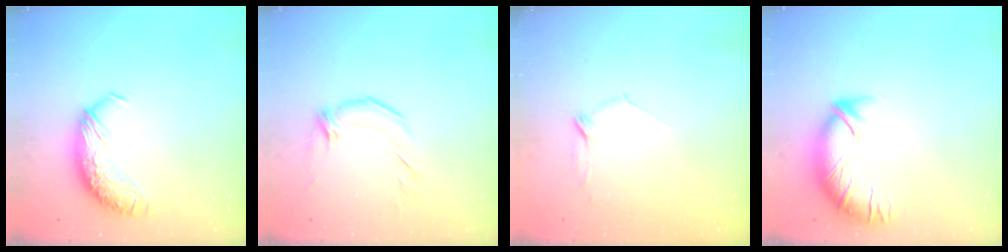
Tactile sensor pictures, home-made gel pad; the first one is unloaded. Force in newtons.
{"total": 2.2, "press": 1.1, "slide": 1.9}
{"total": 7.9, "press": 7.9, "slide": 0.7}
{"total": 3.2, "press": 2.1, "slide": 2.5}